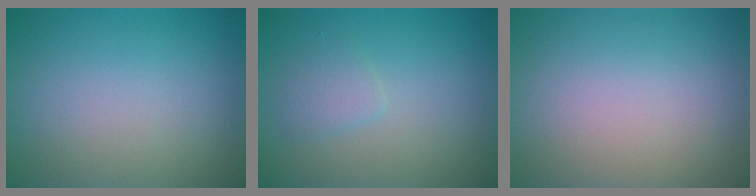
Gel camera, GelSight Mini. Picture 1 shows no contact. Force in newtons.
{"total": 1.4, "press": 1.4, "slide": 0.1}
{"total": 0.5, "press": 0.5, "slide": 0.0}